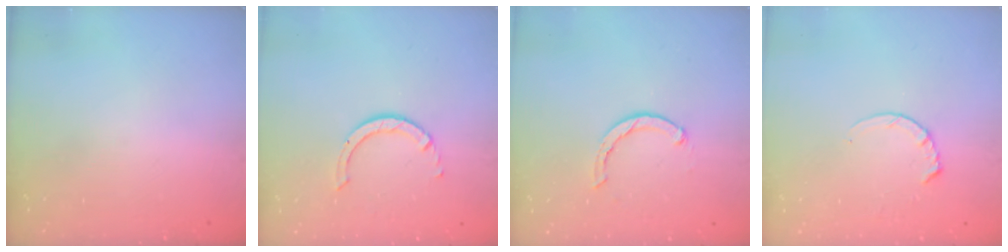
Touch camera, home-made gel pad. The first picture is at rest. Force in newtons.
{"total": 3.6, "press": 3.6, "slide": 0.6}
{"total": 1.9, "press": 1.9, "slide": 0.3}
{"total": 4.8, "press": 4.7, "slide": 0.4}